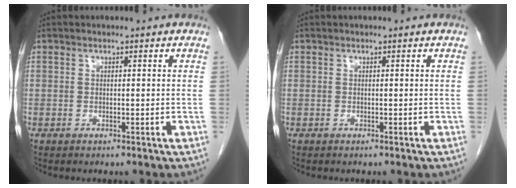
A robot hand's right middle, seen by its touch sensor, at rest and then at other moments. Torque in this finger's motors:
{"motor_torque": [1.14, -1.00, 0.04, 0.01]}